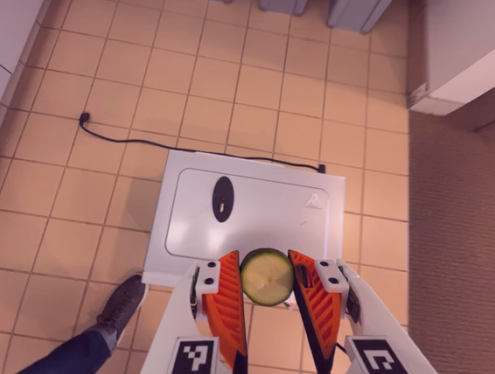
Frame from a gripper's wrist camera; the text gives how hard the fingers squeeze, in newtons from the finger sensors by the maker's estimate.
{"total": 7.1, "left": 6.5, "right": 7.7}